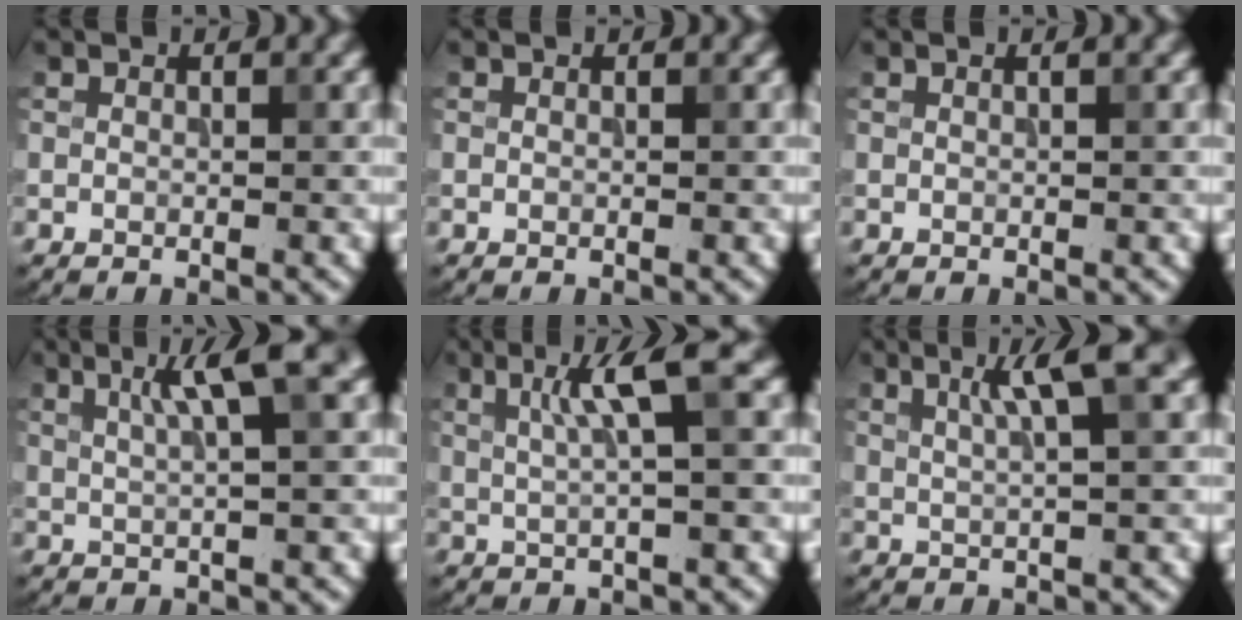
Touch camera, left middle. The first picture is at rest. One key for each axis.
{"total": 0.0}
{"total": 0.5, "fx": 0.2, "fy": 0.2, "fz": 0.5, "tx": -0.003, "ty": 0.002, "tz": -0.001}
{"total": 4.7, "fx": 2.1, "fy": 0.6, "fz": 4.2, "tx": -0.062, "ty": 0.008, "tz": 0.032}
{"total": 4.4, "fx": 1.5, "fy": 0.5, "fz": 4.1, "tx": -0.066, "ty": 0.006, "tz": 0.025}
{"total": 4.2, "fx": 1.8, "fy": 0.6, "fz": 3.8, "tx": -0.053, "ty": 0.007, "tz": 0.030}